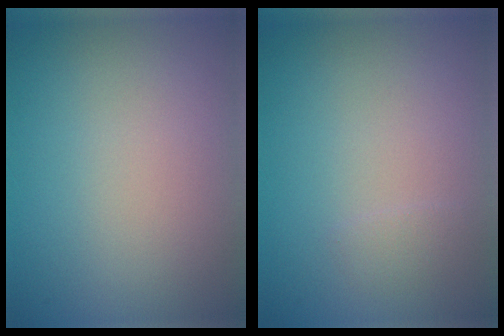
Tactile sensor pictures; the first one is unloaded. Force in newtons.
{"total": 0.7, "press": 0.7, "slide": 0.0}